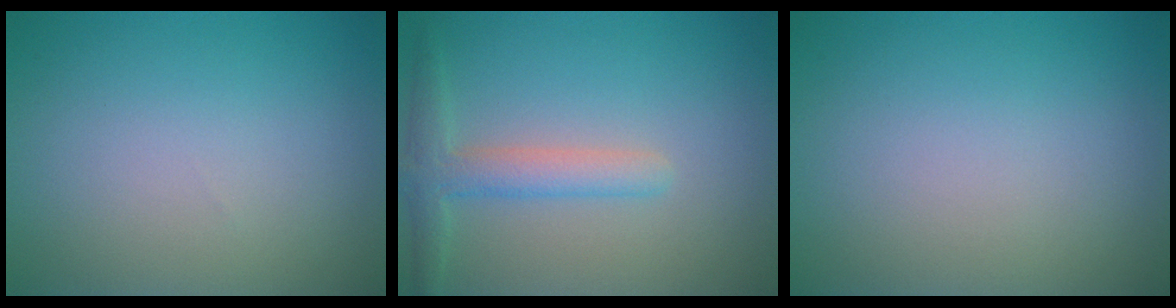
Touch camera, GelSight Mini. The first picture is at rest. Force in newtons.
{"total": 3.1, "press": 3.0, "slide": 0.3}
{"total": 0.0}